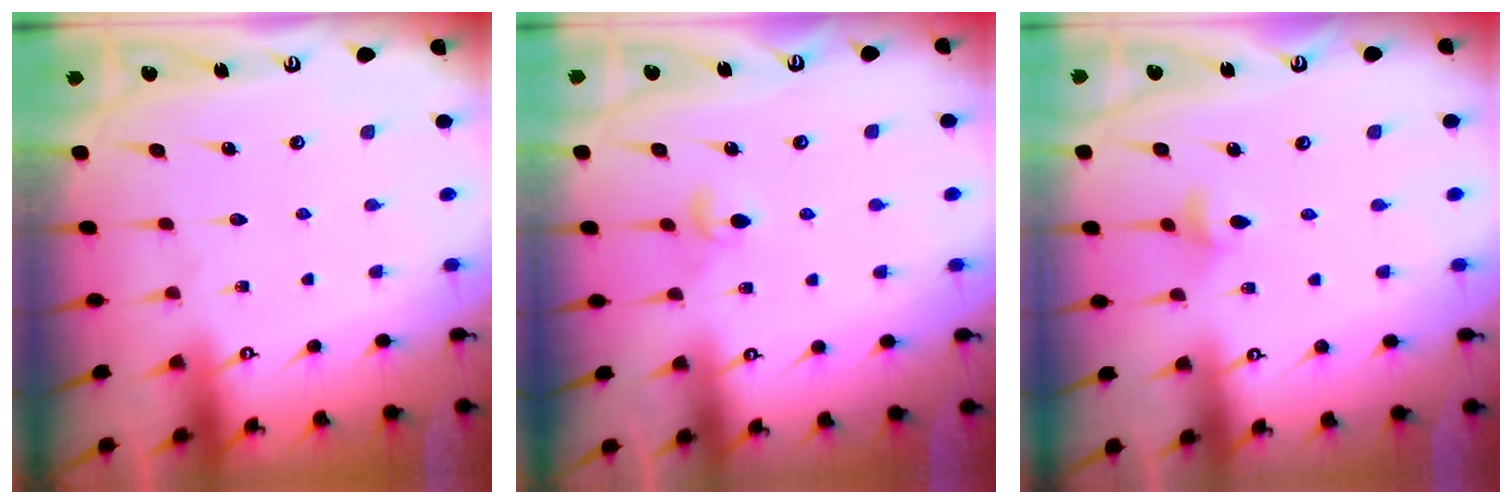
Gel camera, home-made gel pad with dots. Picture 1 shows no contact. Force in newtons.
{"total": 3.7, "press": 3.6, "slide": 0.7}
{"total": 3.4, "press": 3.3, "slide": 0.7}